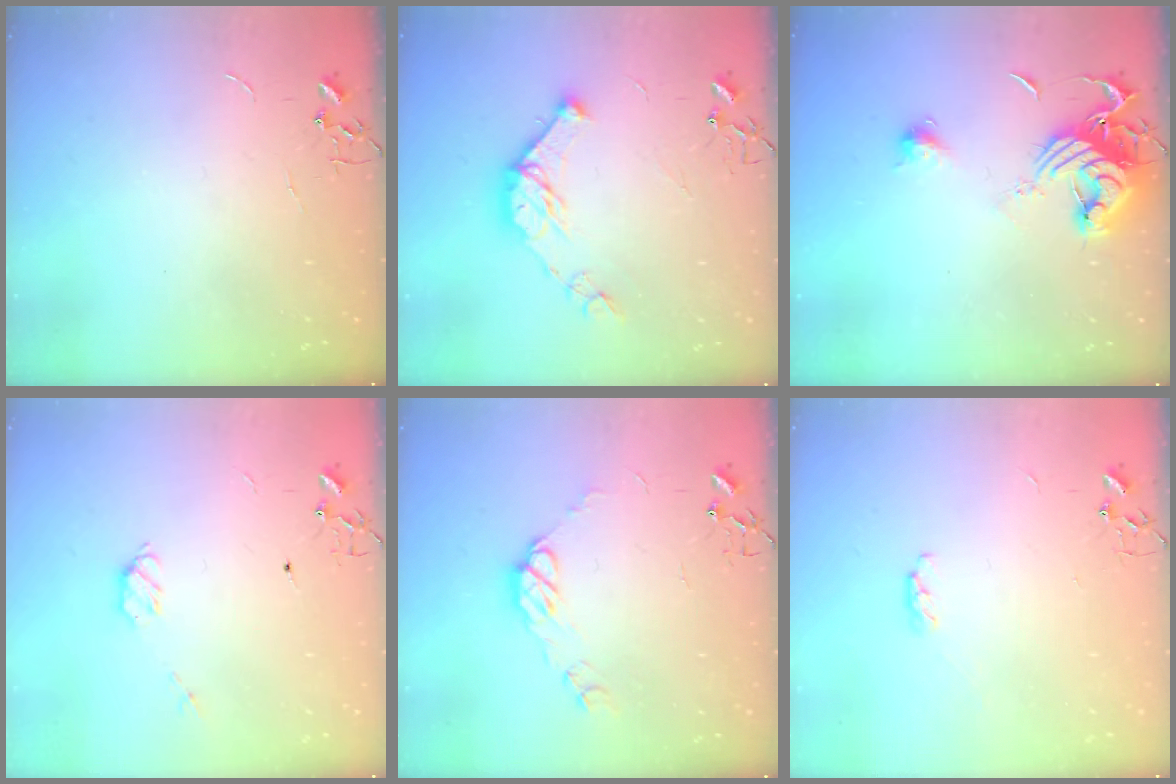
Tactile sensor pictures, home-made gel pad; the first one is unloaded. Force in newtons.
{"total": 13.7, "press": 13.7, "slide": 0.7}
{"total": 14.0, "press": 14.0, "slide": 1.1}
{"total": 5.1, "press": 5.0, "slide": 0.9}
{"total": 8.5, "press": 8.5, "slide": 0.5}
{"total": 3.9, "press": 3.9, "slide": 0.5}